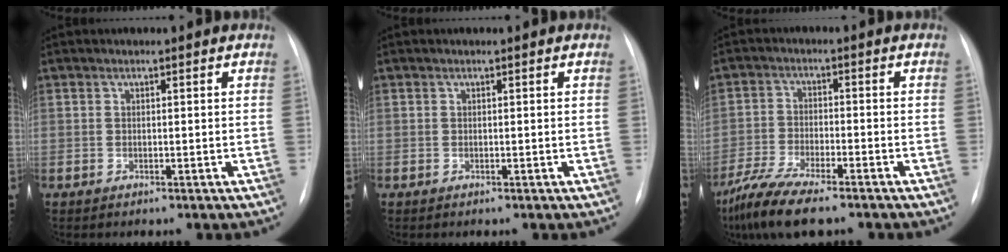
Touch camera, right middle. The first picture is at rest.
{"total": 0.0}
{"total": 10.1, "force": [-7.8, 1.9, 6.2], "torque": [-0.119, -0.028, -0.137]}